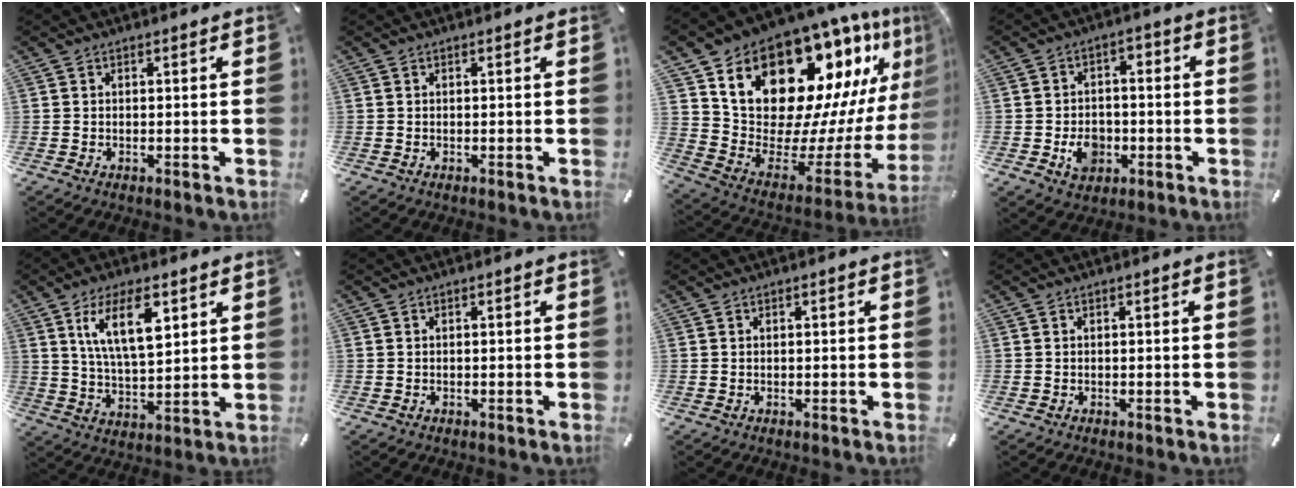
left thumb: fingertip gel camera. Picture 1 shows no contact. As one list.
[{"total": 0.0}, {"total": 22.0, "force": [14.7, 11.8, 11.4], "torque": [-0.159, -0.142, 0.275]}, {"total": 8.5, "force": [-2.5, 7.0, 4.2], "torque": [-0.059, 0.015, -0.042]}, {"total": 12.8, "force": [6.4, 5.3, 9.8], "torque": [-0.192, -0.012, 0.108]}, {"total": 0.0}, {"total": 0.0}, {"total": 0.0}]